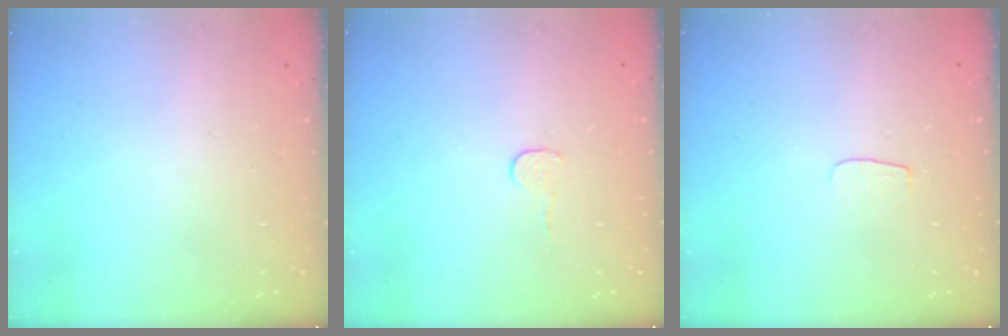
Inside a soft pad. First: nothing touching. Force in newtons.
{"total": 3.7, "press": 3.7, "slide": 0.3}
{"total": 3.5, "press": 3.4, "slide": 0.4}